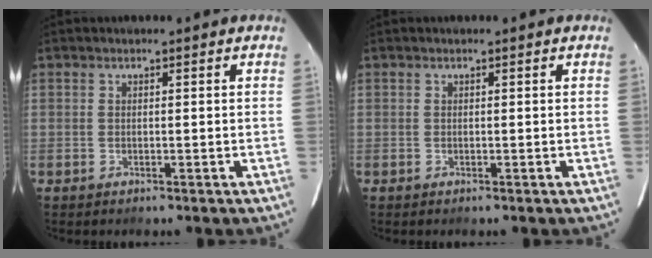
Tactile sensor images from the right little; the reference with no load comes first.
{"total": 0.0}